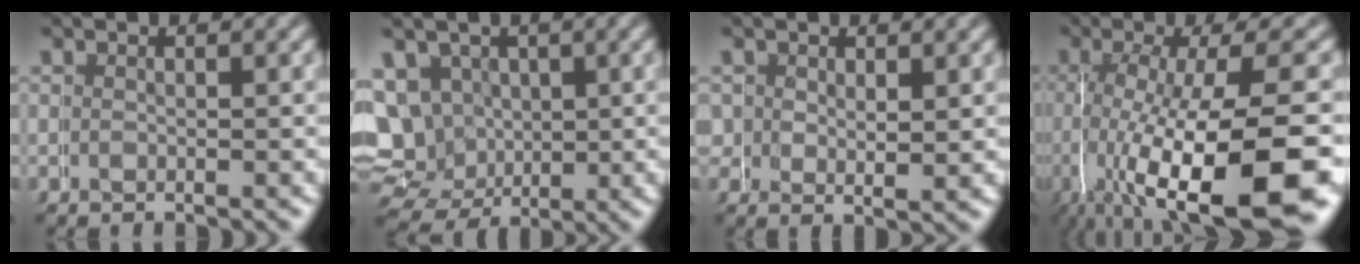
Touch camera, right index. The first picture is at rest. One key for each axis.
{"total": 10.7, "fx": 0.5, "fy": 10.2, "fz": 3.3, "tx": -0.111, "ty": -0.049, "tz": 0.018}
{"total": 1.8, "fx": 1.4, "fy": 1.1, "fz": 0.4, "tx": -0.023, "ty": -0.018, "tz": 0.034}
{"total": 12.5, "fx": -2.3, "fy": 5.0, "fz": 11.2, "tx": -0.206, "ty": -0.041, "tz": -0.001}